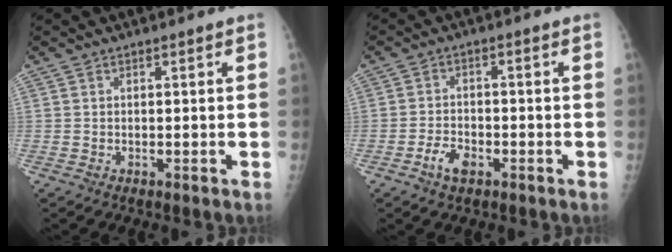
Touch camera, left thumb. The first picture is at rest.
{"total": 4.1, "force": [-2.2, 2.3, 2.6], "torque": [-0.044, 0.016, -0.040]}